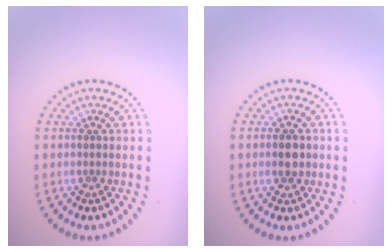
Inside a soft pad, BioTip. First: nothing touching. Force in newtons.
{"total": 2.4, "press": 2.4, "slide": 0.0}